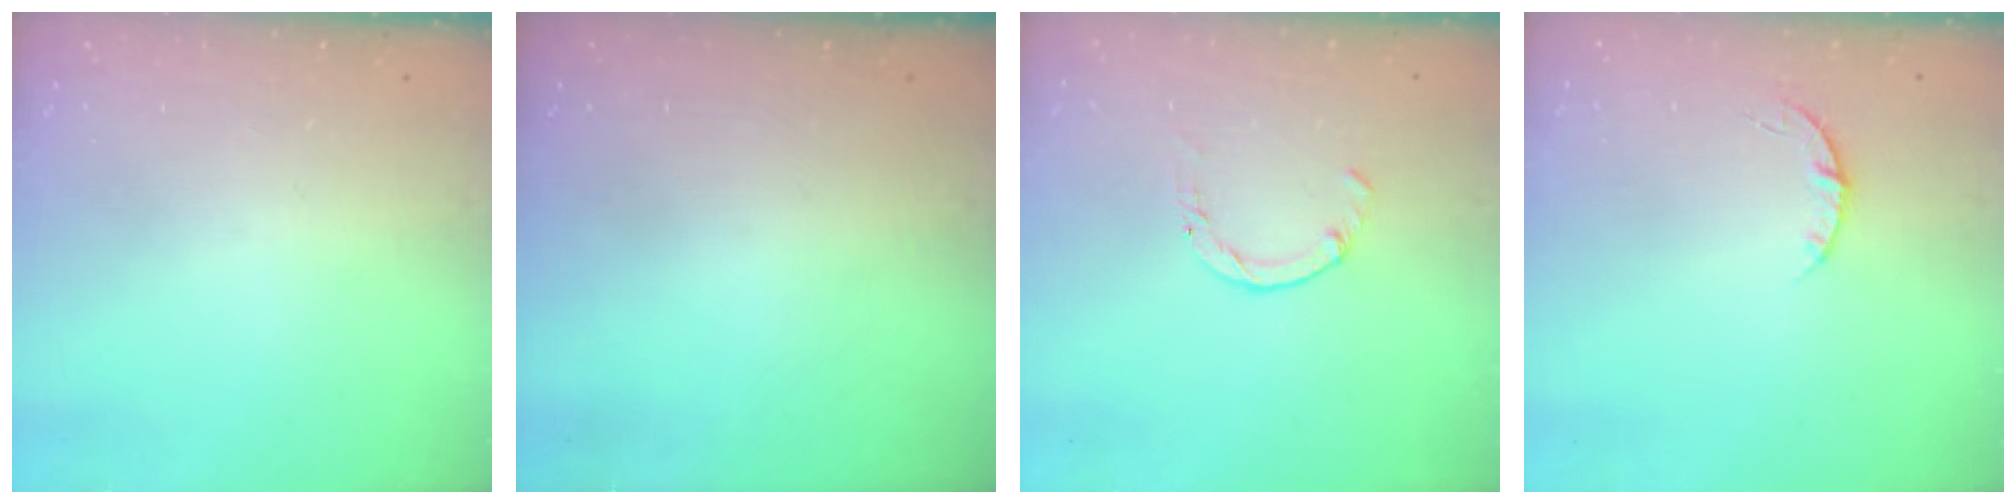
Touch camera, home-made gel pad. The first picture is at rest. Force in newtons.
{"total": 0.0}
{"total": 0.0}
{"total": 3.5, "press": 3.4, "slide": 0.4}